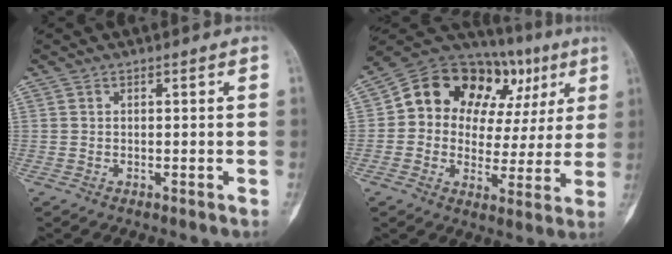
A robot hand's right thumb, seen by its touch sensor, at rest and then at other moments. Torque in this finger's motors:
{"motor_torque": [-0.08, 0.23, 0.46, -0.23, 0.26]}